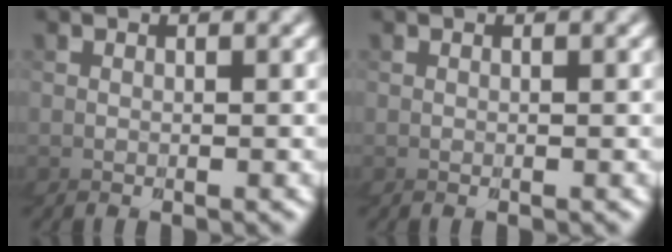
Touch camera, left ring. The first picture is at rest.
{"total": 0.0}